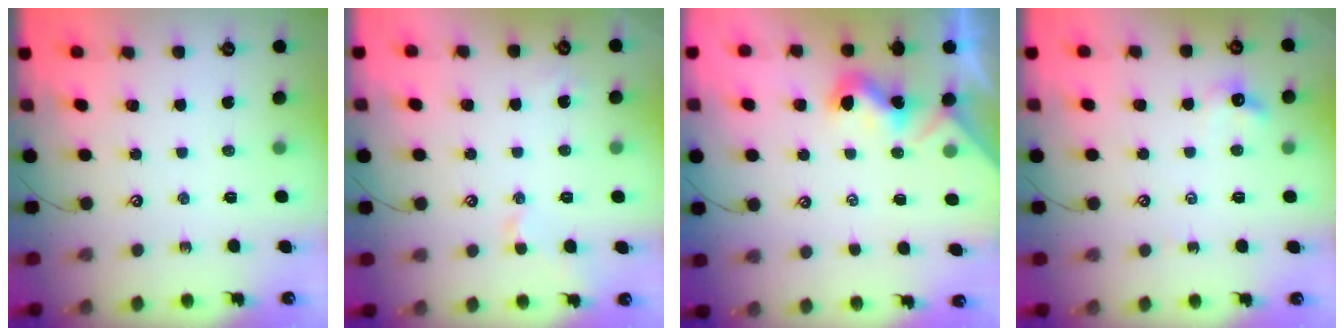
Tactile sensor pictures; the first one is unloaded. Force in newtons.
{"total": 1.7, "press": 1.6, "slide": 0.6}
{"total": 1.3, "press": 1.3, "slide": 0.3}
{"total": 2.8, "press": 2.7, "slide": 0.6}